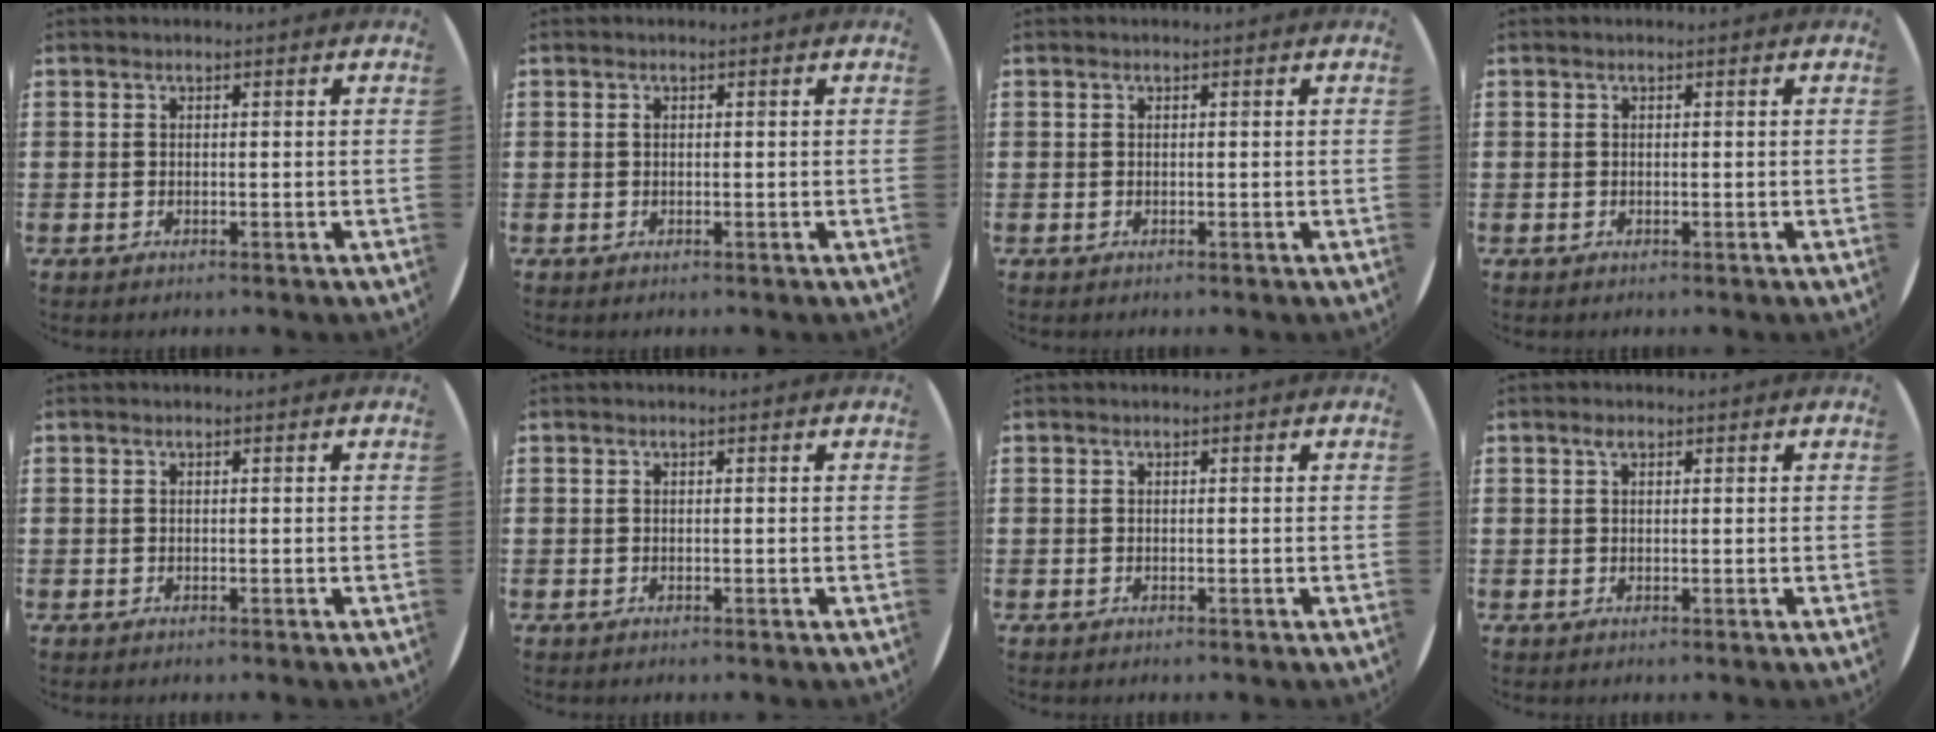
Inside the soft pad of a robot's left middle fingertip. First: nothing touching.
{"total": 0.0}
{"total": 0.0}
{"total": 0.0}
{"total": 0.0}
{"total": 0.0}
{"total": 0.0}
{"total": 1.1, "force": [0.6, 0.5, 0.7], "torque": [-0.007, 0.002, 0.008]}